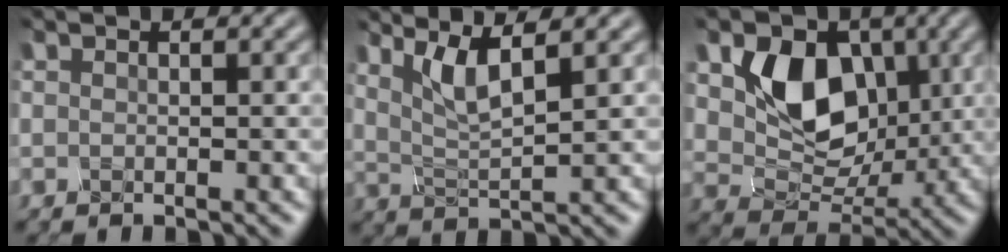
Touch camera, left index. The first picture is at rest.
{"total": 3.8, "force": [1.6, 0.8, 3.4], "torque": [-0.066, -0.001, 0.034]}
{"total": 7.2, "force": [1.1, 5.5, 4.5], "torque": [-0.074, -0.010, 0.011]}